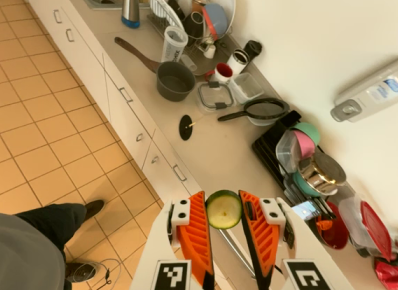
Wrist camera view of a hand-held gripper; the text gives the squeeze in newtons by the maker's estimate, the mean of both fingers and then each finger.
{"total": 9.3, "left": 9.1, "right": 9.6}